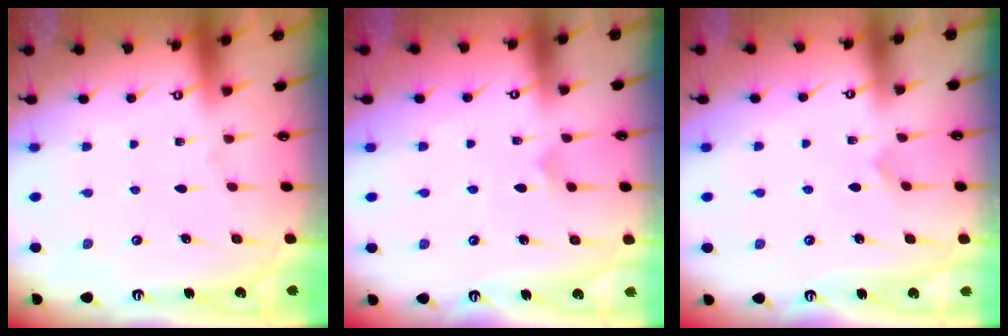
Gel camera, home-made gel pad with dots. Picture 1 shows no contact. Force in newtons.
{"total": 3.7, "press": 3.7, "slide": 0.4}
{"total": 2.7, "press": 2.7, "slide": 0.3}